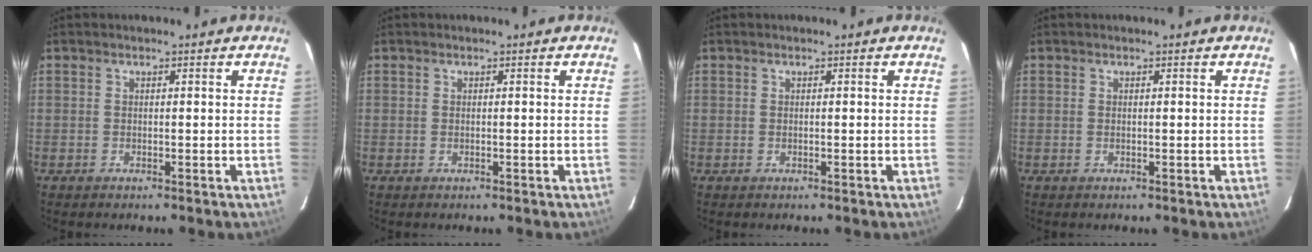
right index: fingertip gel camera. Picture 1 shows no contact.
{"total": 0.0}
{"total": 0.0}
{"total": 0.0}